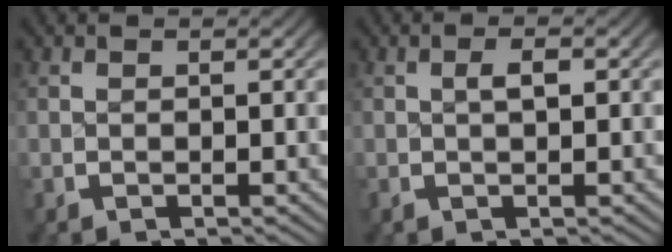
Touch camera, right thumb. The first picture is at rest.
{"total": 1.3, "force": [-0.2, 0.5, 1.1], "torque": [-0.022, 0.003, -0.005]}